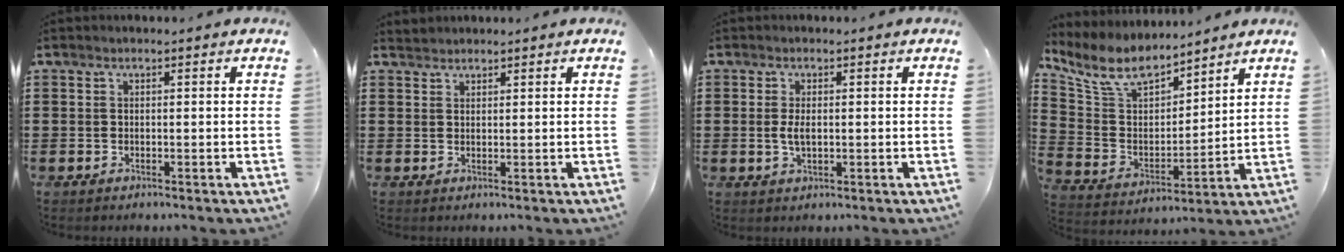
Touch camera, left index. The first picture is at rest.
{"total": 1.1, "force": [1.1, 0.2, -0.1], "torque": [-0.002, 0.000, 0.022]}
{"total": 2.7, "force": [0.0, 1.2, 2.4], "torque": [-0.056, -0.001, -0.004]}
{"total": 9.4, "force": [7.8, 3.6, 3.8], "torque": [-0.115, -0.039, 0.140]}